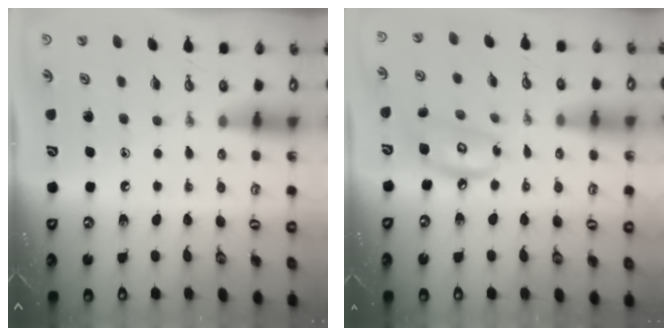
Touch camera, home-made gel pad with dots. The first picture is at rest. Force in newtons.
{"total": 8.8, "press": 8.7, "slide": 0.7}